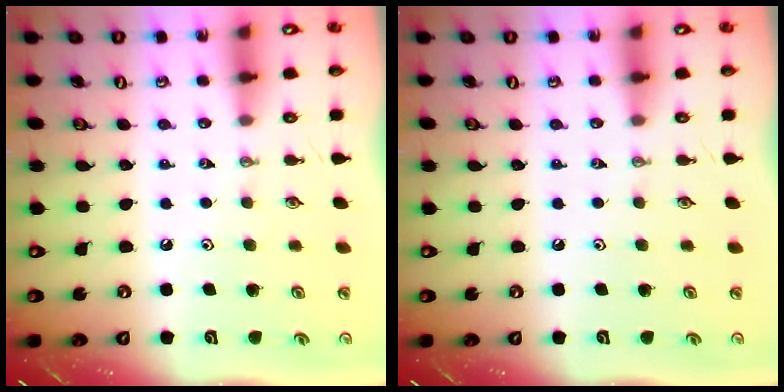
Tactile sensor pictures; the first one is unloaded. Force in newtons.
{"total": 0.0}